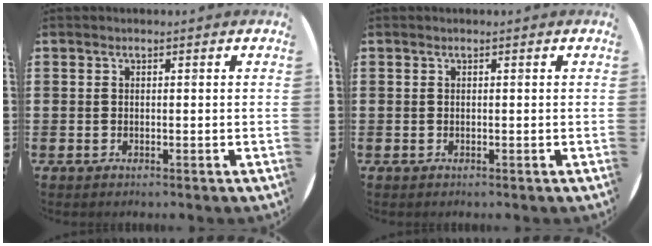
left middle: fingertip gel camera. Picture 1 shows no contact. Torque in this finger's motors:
{"motor_torque": [0.17, -0.06, -0.03, -0.01]}